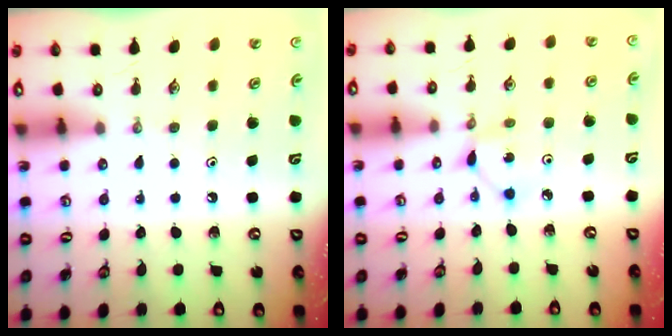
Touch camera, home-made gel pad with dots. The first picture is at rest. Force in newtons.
{"total": 1.7, "press": 1.7, "slide": 0.1}